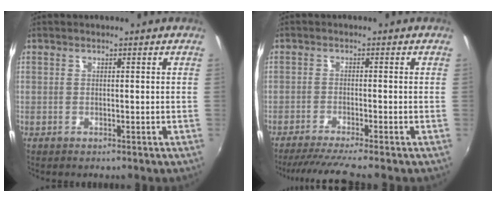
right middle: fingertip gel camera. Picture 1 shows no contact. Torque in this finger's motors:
{"motor_torque": [0.63, -0.62, 0.15, 0.08]}